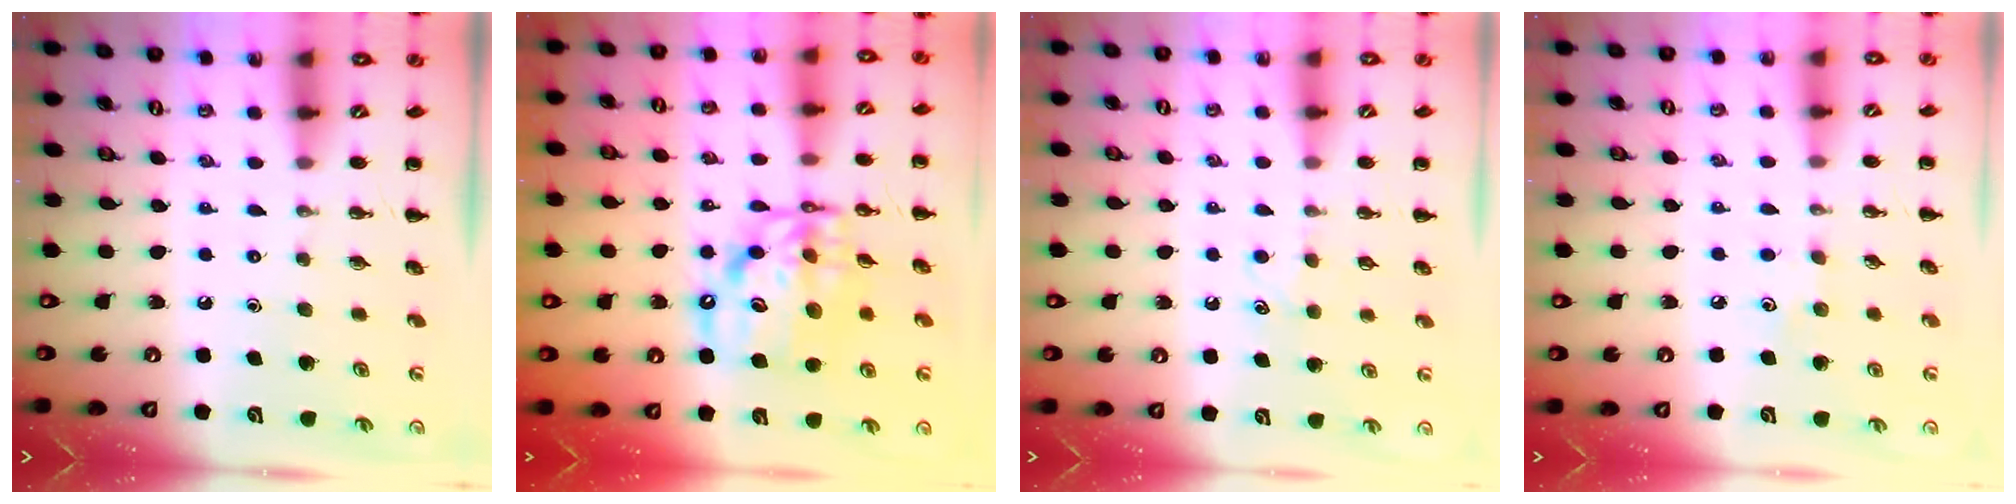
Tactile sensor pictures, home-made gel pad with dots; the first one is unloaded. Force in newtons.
{"total": 13.3, "press": 12.9, "slide": 3.3}
{"total": 4.4, "press": 4.2, "slide": 1.2}
{"total": 3.9, "press": 3.8, "slide": 1.0}